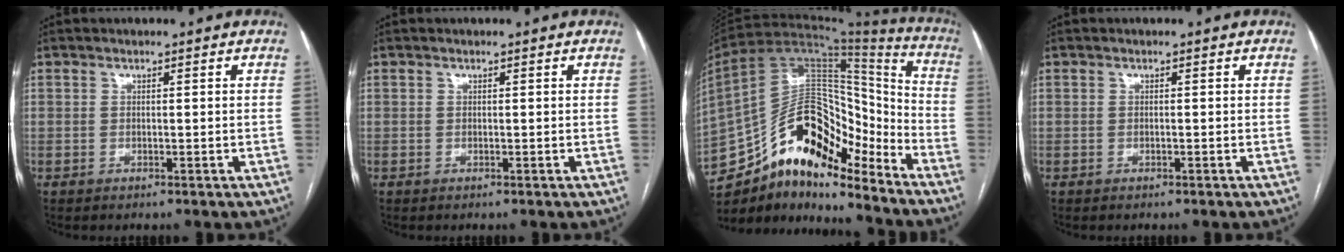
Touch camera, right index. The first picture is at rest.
{"total": 0.0}
{"total": 23.0, "force": [-16.2, 8.4, 14.1], "torque": [-0.292, 0.037, -0.275]}
{"total": 0.0}